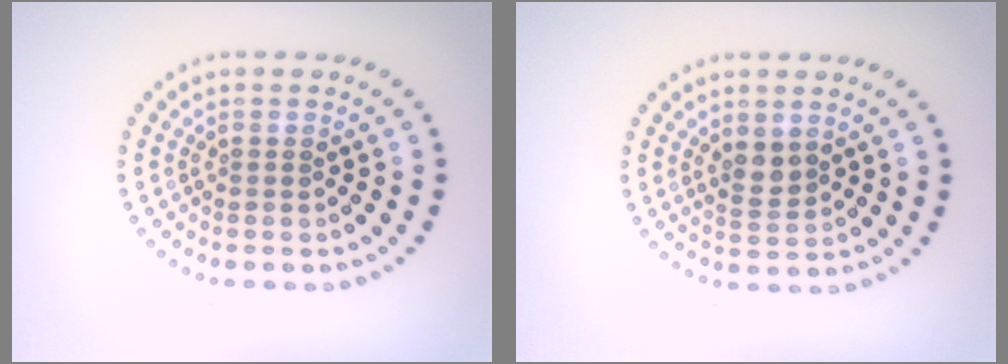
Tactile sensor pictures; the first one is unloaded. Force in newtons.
{"total": 1.9, "press": 1.7, "slide": 0.9}